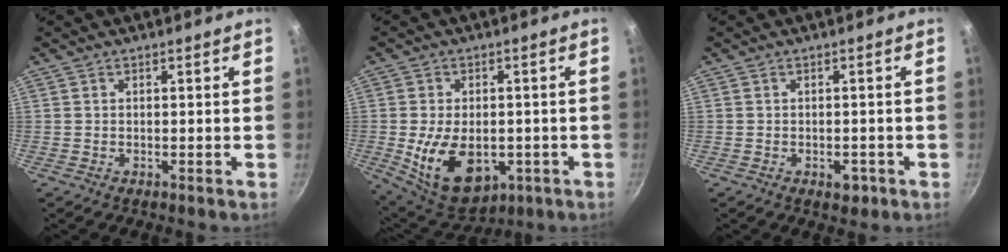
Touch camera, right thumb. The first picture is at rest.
{"total": 14.3, "force": [-3.0, 9.1, 10.5], "torque": [-0.156, -0.001, -0.026]}
{"total": 2.8, "force": [-1.3, 1.7, 1.7], "torque": [-0.015, 0.013, -0.009]}